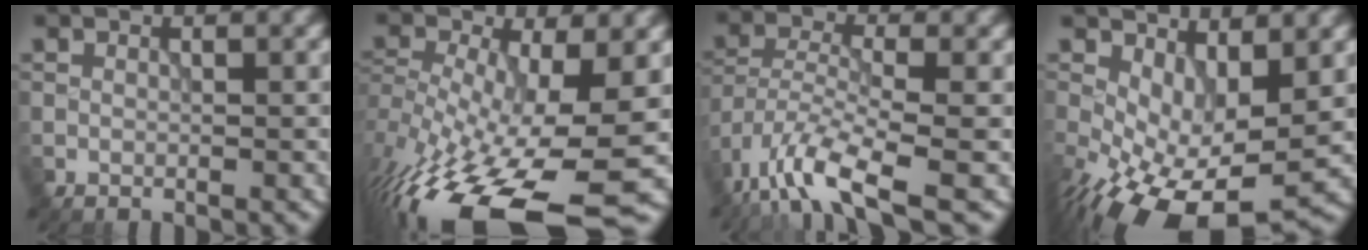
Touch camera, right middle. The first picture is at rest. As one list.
[{"total": 16.6, "force": [-7.5, 6.8, 13.1], "torque": [-0.283, -0.024, -0.116]}, {"total": 7.4, "force": [-4.9, 1.9, 5.2], "torque": [-0.100, -0.005, -0.102]}, {"total": 9.7, "force": [-2.1, 4.8, 8.2], "torque": [-0.153, -0.016, -0.023]}]